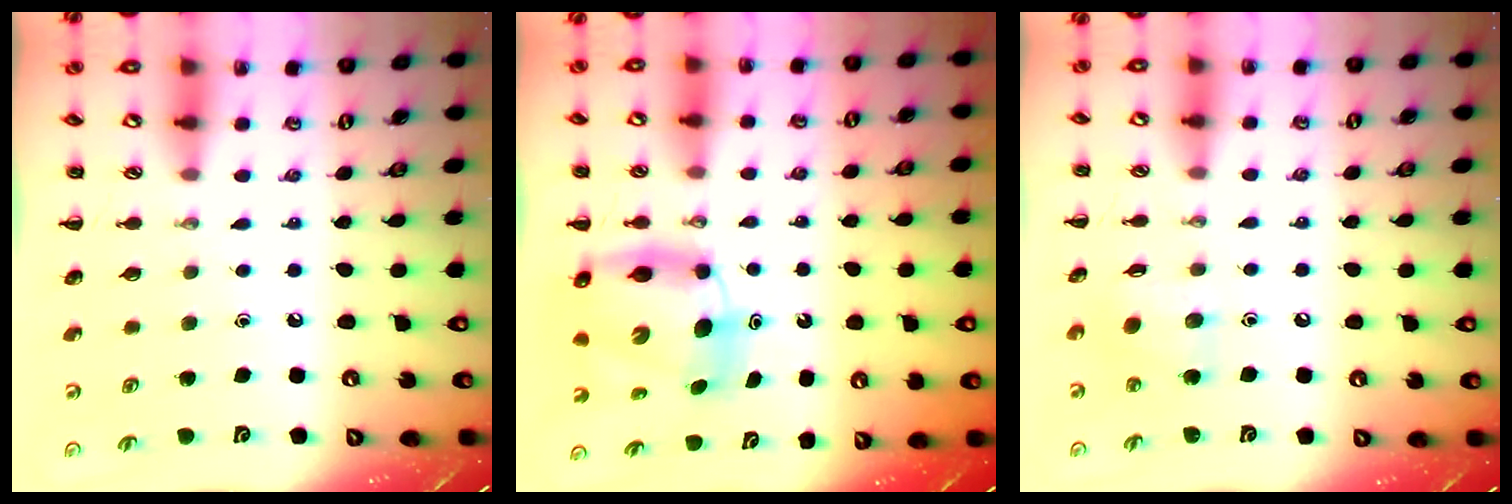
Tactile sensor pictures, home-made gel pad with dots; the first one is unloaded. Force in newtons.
{"total": 8.3, "press": 8.0, "slide": 2.2}
{"total": 7.4, "press": 7.3, "slide": 0.9}